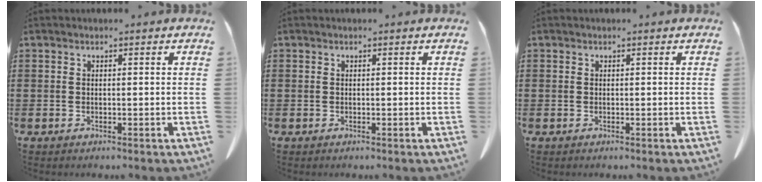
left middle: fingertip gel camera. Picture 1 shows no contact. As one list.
[{"total": 0.0}, {"total": 0.0}]